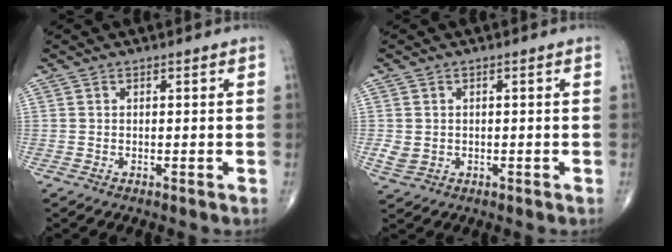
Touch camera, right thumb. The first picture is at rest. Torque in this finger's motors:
{"motor_torque": [-0.21, 0.22, -0.10, 0.00, -0.06]}